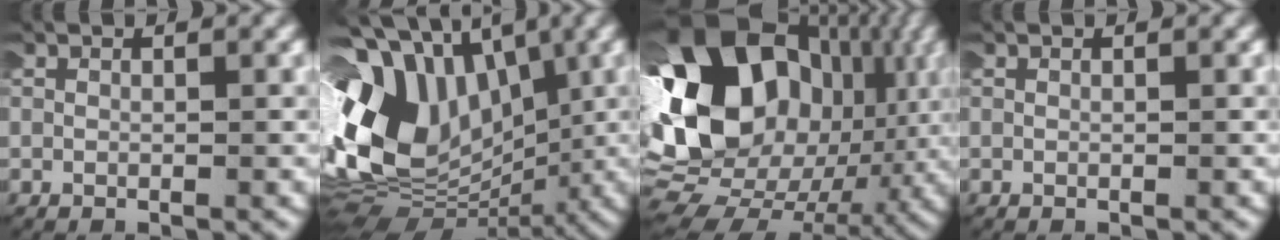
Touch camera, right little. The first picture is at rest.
{"total": 17.7, "force": [1.2, 13.5, 11.4], "torque": [-0.240, -0.015, 0.021]}
{"total": 20.9, "force": [2.0, 14.9, 14.5], "torque": [-0.276, -0.023, 0.031]}
{"total": 0.0}